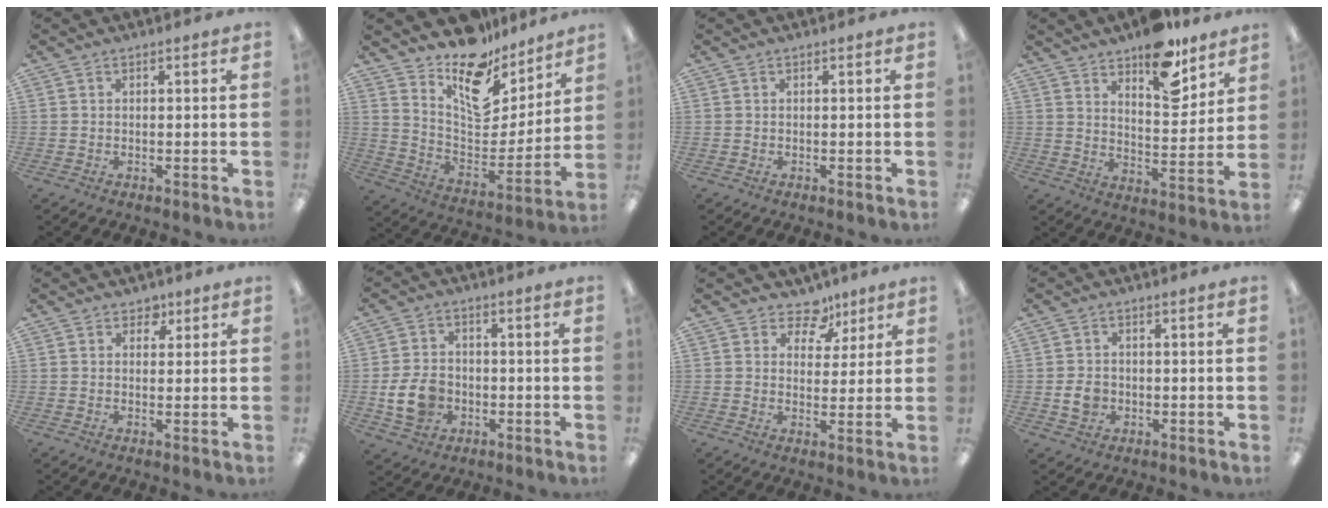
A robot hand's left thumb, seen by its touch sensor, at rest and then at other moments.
{"total": 16.4, "force": [12.4, 7.9, 7.1], "torque": [-0.115, -0.109, 0.221]}
{"total": 0.0}
{"total": 13.6, "force": [10.4, 5.6, 6.8], "torque": [-0.087, -0.068, 0.182]}
{"total": 2.7, "force": [1.6, 1.9, 1.1], "torque": [-0.002, -0.005, 0.024]}
{"total": 8.8, "force": [-2.2, 6.8, 5.2], "torque": [-0.105, 0.013, -0.036]}
{"total": 7.4, "force": [5.0, 4.9, 2.3], "torque": [-0.029, -0.032, 0.089]}
{"total": 4.4, "force": [-0.8, 3.7, 2.3], "torque": [-0.030, 0.005, -0.012]}